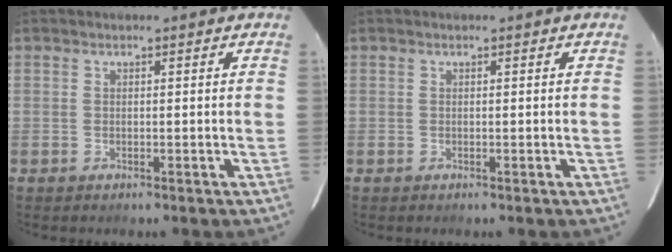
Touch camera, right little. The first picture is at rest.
{"total": 0.0}